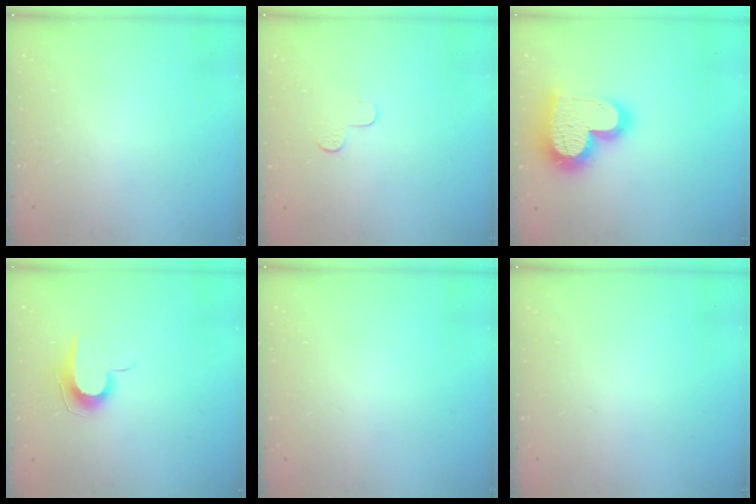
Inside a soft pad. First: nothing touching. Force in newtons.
{"total": 4.6, "press": 4.6, "slide": 0.4}
{"total": 22.6, "press": 22.5, "slide": 1.8}
{"total": 8.3, "press": 8.2, "slide": 0.8}
{"total": 0.0}
{"total": 0.0}